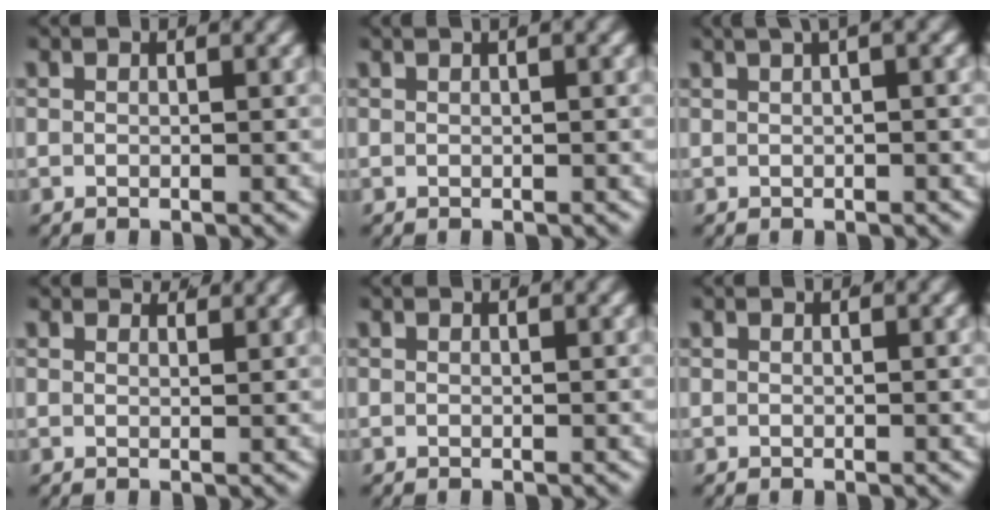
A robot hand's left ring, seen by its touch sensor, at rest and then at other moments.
{"total": 0.7, "force": [0.5, -0.1, 0.5], "torque": [0.001, 0.011, 0.004]}
{"total": 3.7, "force": [2.0, 0.8, 3.0], "torque": [-0.024, 0.025, 0.025]}
{"total": 1.9, "force": [1.9, -0.1, 0.4], "torque": [0.001, -0.007, 0.030]}
{"total": 0.0}
{"total": 0.0}